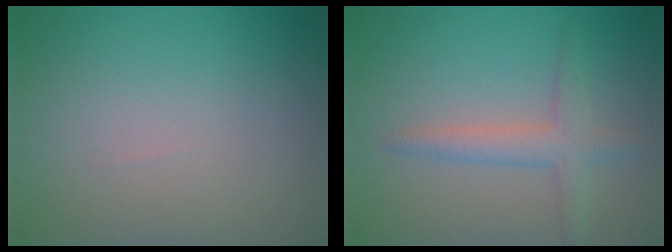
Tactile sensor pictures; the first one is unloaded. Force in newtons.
{"total": 2.9, "press": 2.9, "slide": 0.2}